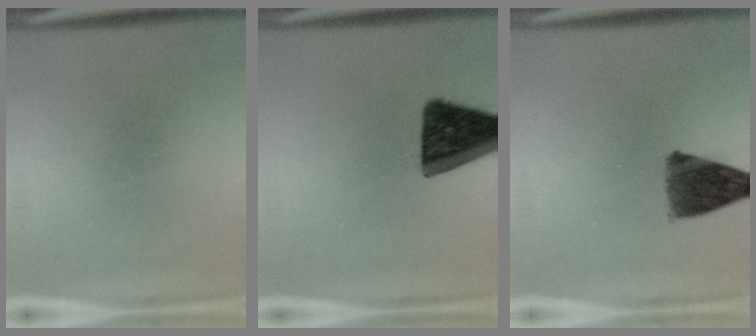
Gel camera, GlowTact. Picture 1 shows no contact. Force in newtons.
{"total": 14.1}
{"total": 8.8}